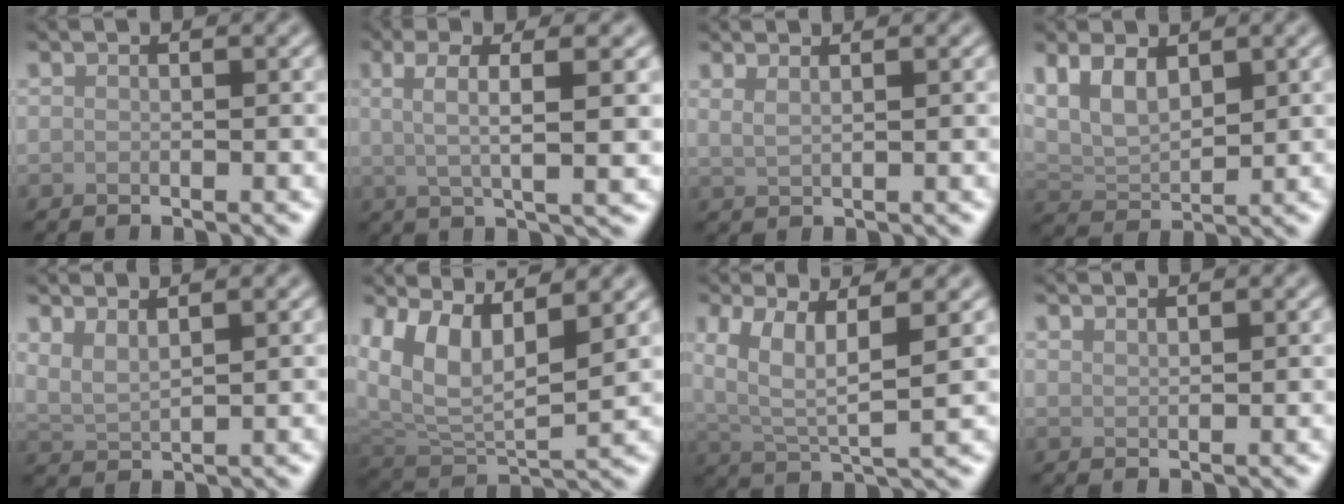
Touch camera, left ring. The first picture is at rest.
{"total": 5.0, "force": [1.4, 1.2, 4.7], "torque": [-0.076, 0.005, 0.021]}
{"total": 1.7, "force": [1.2, 0.7, 1.0], "torque": [-0.013, 0.000, 0.016]}
{"total": 4.9, "force": [2.3, 2.7, 3.4], "torque": [-0.073, 0.000, 0.039]}
{"total": 2.5, "force": [1.8, 0.6, 1.6], "torque": [-0.034, 0.000, 0.039]}
{"total": 7.5, "force": [4.2, 3.3, 5.2], "torque": [-0.107, -0.006, 0.080]}
{"total": 6.4, "force": [2.9, 2.1, 5.4], "torque": [-0.115, -0.004, 0.055]}
{"total": 1.1, "force": [1.1, 0.1, 0.1], "torque": [0.001, 0.000, 0.019]}